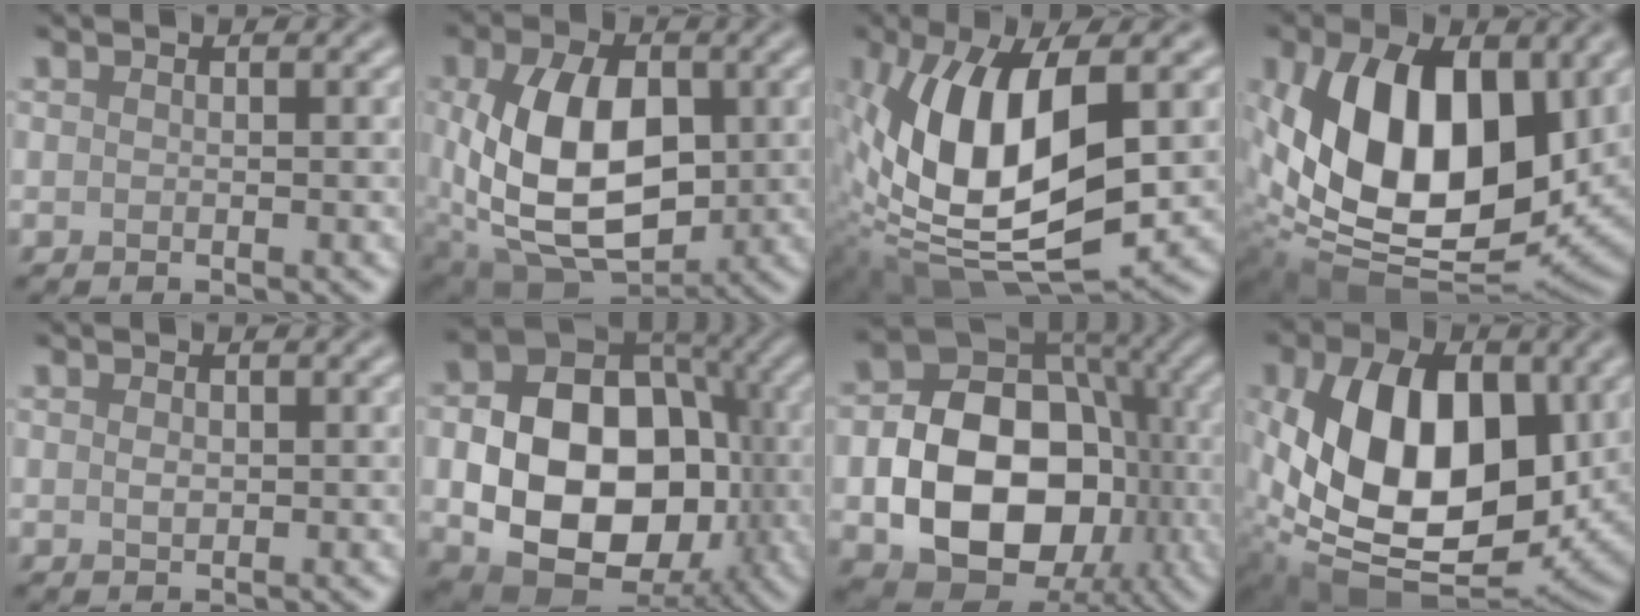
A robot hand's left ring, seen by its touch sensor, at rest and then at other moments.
{"total": 12.2, "force": [0.5, 7.7, 9.5], "torque": [-0.195, -0.006, 0.014]}
{"total": 13.3, "force": [0.6, 6.1, 11.8], "torque": [-0.225, -0.009, 0.009]}
{"total": 14.8, "force": [2.8, 8.9, 11.5], "torque": [-0.204, -0.013, 0.049]}
{"total": 0.7, "force": [0.1, 0.5, 0.5], "torque": [-0.010, -0.001, 0.001]}
{"total": 15.0, "force": [-2.0, 10.9, 10.1], "torque": [-0.148, -0.021, -0.028]}
{"total": 13.3, "force": [-2.8, 9.5, 8.8], "torque": [-0.131, -0.011, -0.056]}
{"total": 15.3, "force": [1.3, 9.6, 11.8], "torque": [-0.215, -0.016, 0.031]}